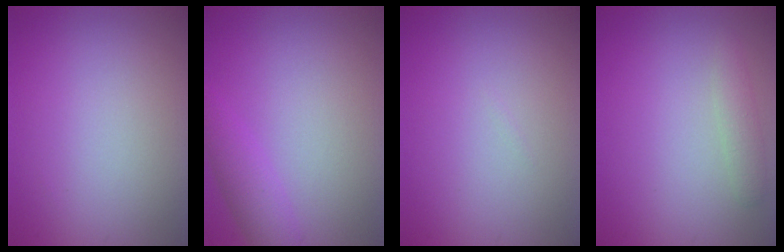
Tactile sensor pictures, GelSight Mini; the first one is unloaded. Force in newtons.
{"total": 2.6, "press": 2.6, "slide": 0.2}
{"total": 0.0}
{"total": 1.5, "press": 1.5, "slide": 0.0}